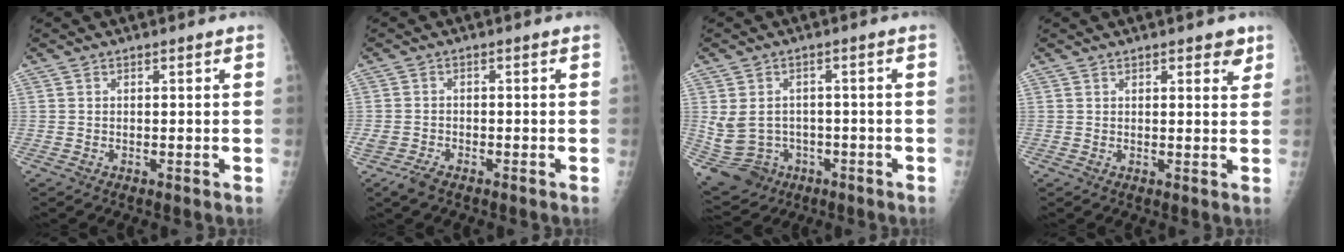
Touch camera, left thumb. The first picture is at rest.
{"total": 3.7, "force": [-2.9, 1.5, 1.6], "torque": [-0.038, 0.002, -0.052]}
{"total": 10.2, "force": [-2.2, 9.0, 4.2], "torque": [-0.090, 0.018, -0.014]}
{"total": 3.4, "force": [2.1, 1.3, 2.3], "torque": [-0.014, -0.009, 0.024]}